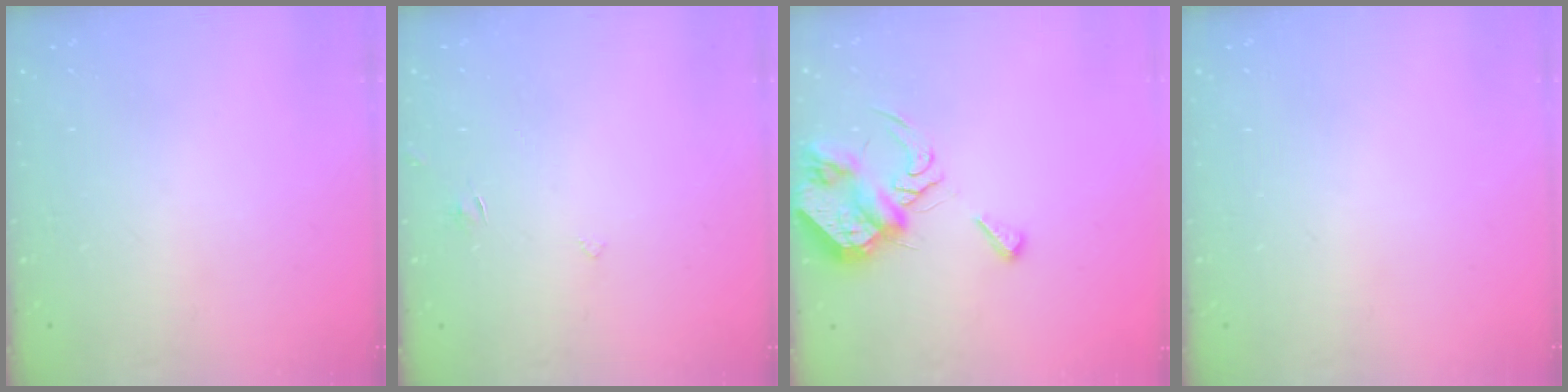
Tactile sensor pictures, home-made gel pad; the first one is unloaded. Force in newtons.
{"total": 2.5, "press": 2.5, "slide": 0.3}
{"total": 8.1, "press": 8.1, "slide": 0.3}
{"total": 0.0}